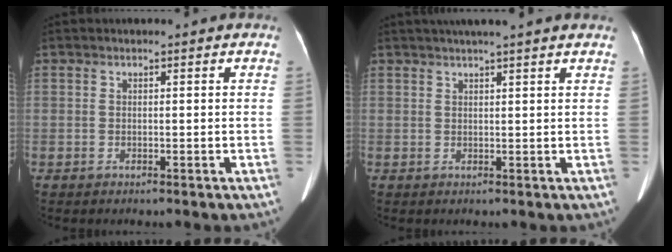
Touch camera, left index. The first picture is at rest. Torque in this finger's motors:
{"motor_torque": [0.30, -0.37, 0.02, 0.07]}